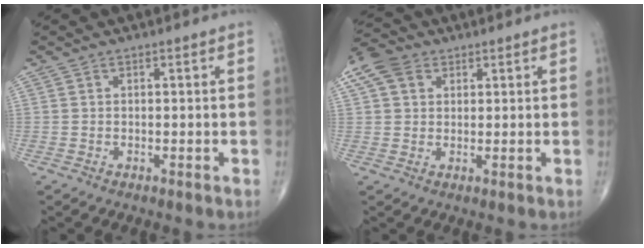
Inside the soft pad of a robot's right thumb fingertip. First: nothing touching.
{"total": 7.3, "force": [3.2, 5.4, 3.8], "torque": [-0.072, 0.014, 0.058]}